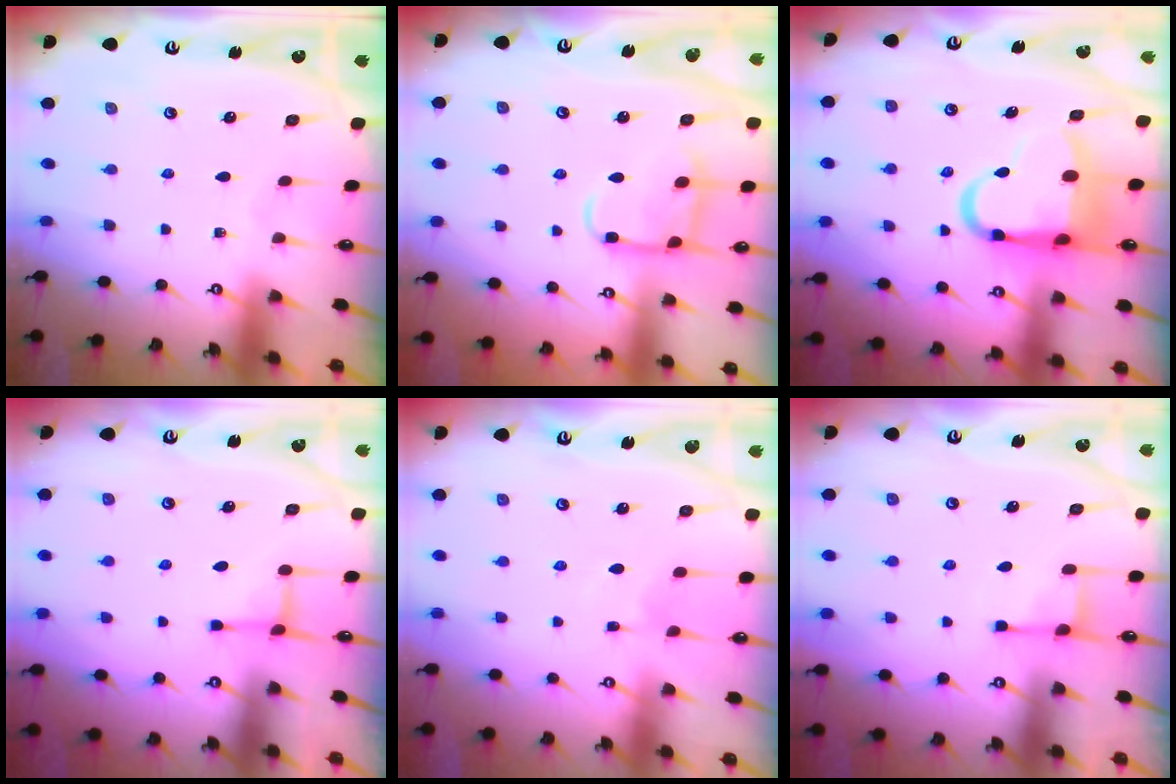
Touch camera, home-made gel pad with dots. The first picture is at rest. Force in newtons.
{"total": 11.6, "press": 11.5, "slide": 1.2}
{"total": 12.7, "press": 12.5, "slide": 2.3}
{"total": 1.8, "press": 1.8, "slide": 0.4}
{"total": 5.1, "press": 5.1, "slide": 0.6}
{"total": 4.0, "press": 3.9, "slide": 0.6}